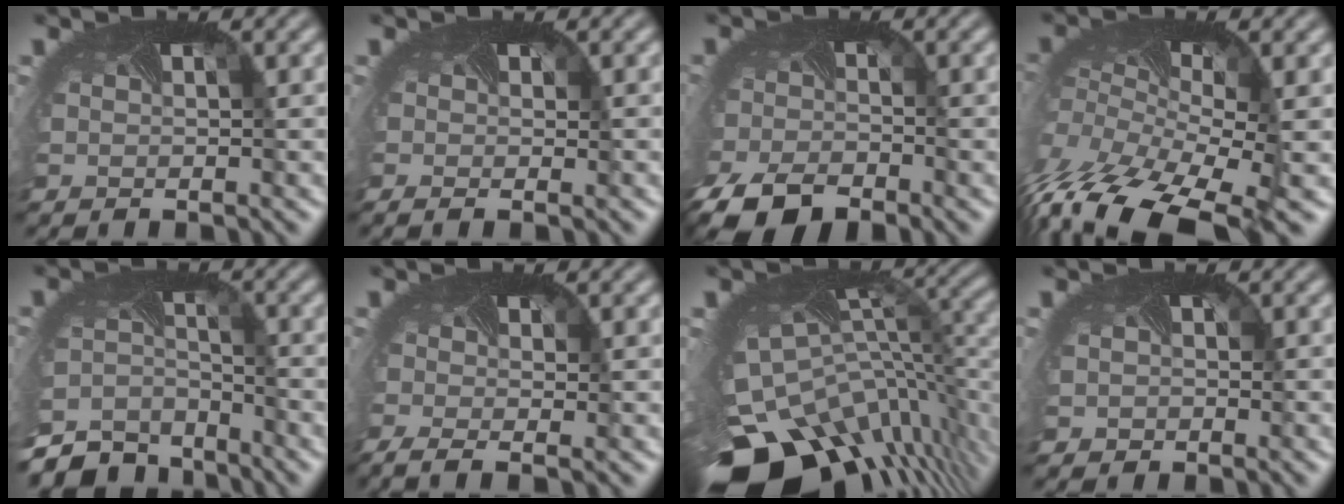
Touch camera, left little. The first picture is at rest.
{"total": 1.0, "force": [-0.4, 0.3, 0.9], "torque": [-0.022, -0.008, -0.008]}
{"total": 8.0, "force": [-5.2, 4.3, 4.3], "torque": [-0.114, -0.054, -0.084]}
{"total": 10.8, "force": [-5.8, 5.0, 7.6], "torque": [-0.187, -0.044, -0.095]}
{"total": 6.5, "force": [-6.3, 1.8, -0.2], "torque": [-0.016, -0.023, -0.115]}
{"total": 3.4, "force": [-1.7, 1.5, 2.6], "torque": [-0.062, -0.021, -0.024]}
{"total": 13.4, "force": [-6.0, 7.7, 9.2], "torque": [-0.229, -0.049, -0.078]}
{"total": 1.8, "force": [0.0, 1.8, 0.2], "torque": [-0.008, -0.005, 0.002]}